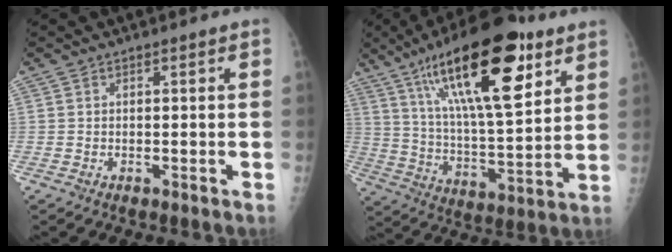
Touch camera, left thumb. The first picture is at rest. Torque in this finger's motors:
{"motor_torque": [2.44, 2.11, 1.92, -0.85, 0.64]}